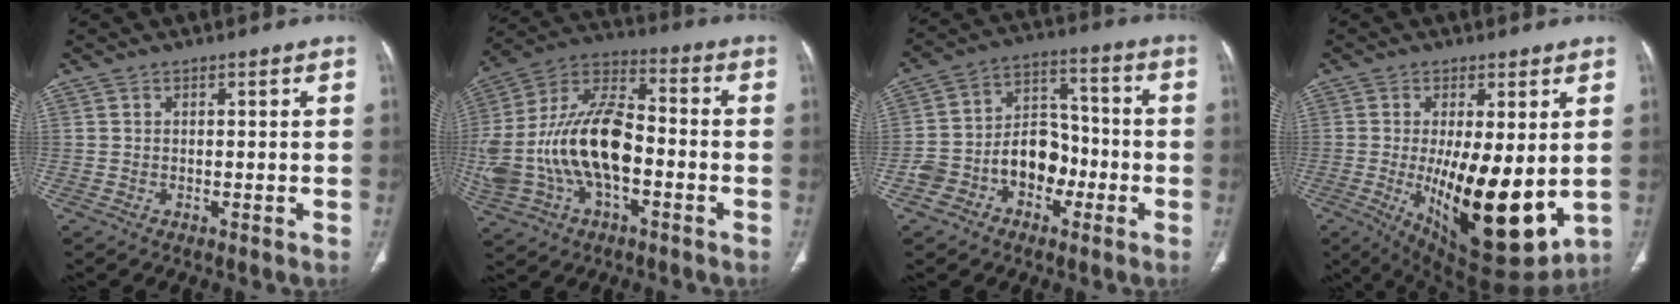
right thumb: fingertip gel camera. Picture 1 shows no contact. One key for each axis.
{"total": 22.7, "fx": -3.7, "fy": 12.5, "fz": 18.6, "tx": -0.387, "ty": 0.038, "tz": -0.062}
{"total": 12.6, "fx": -4.4, "fy": 9.2, "fz": 7.3, "tx": -0.093, "ty": 0.061, "tz": -0.078}
{"total": 18.6, "fx": -1.9, "fy": 6.9, "fz": 17.2, "tx": -0.262, "ty": -0.041, "tz": -0.008}